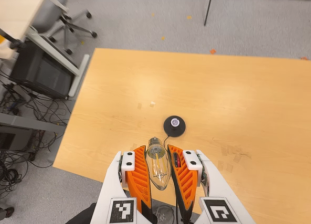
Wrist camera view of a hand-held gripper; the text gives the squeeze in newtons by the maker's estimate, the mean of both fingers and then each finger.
{"total": 20.4, "left": 22.0, "right": 18.8}